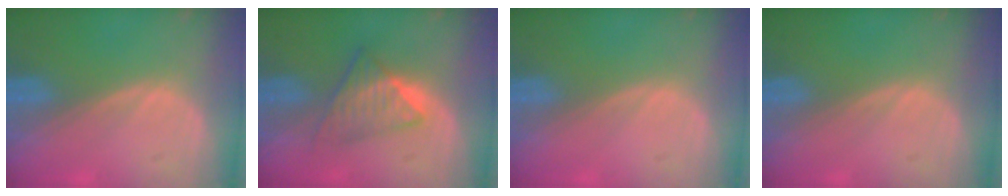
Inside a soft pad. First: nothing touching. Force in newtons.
{"total": 6.1, "press": 5.2, "slide": 3.1}
{"total": 0.0}
{"total": 0.0}